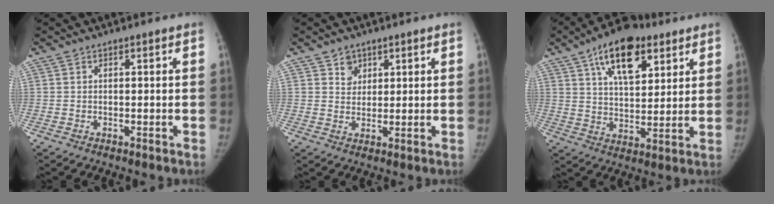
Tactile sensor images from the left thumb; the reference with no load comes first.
{"total": 3.2, "force": [1.9, 2.5, 0.5], "torque": [0.015, -0.011, 0.031]}
{"total": 15.5, "force": [8.1, 7.7, 10.7], "torque": [-0.129, -0.022, 0.134]}